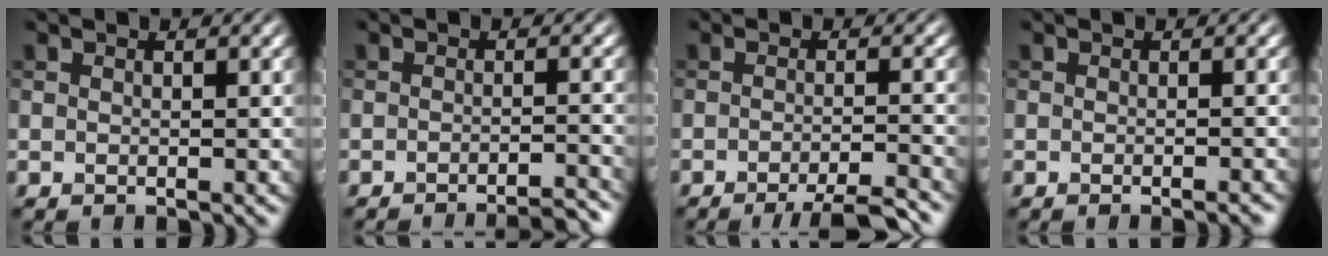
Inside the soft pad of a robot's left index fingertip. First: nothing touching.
{"total": 4.1, "force": [-3.5, 0.5, 2.2], "torque": [-0.022, 0.009, -0.051]}
{"total": 5.3, "force": [-3.7, 0.8, 3.8], "torque": [-0.054, -0.005, -0.058]}
{"total": 1.5, "force": [-0.8, 0.4, 1.2], "torque": [-0.006, -0.001, -0.014]}